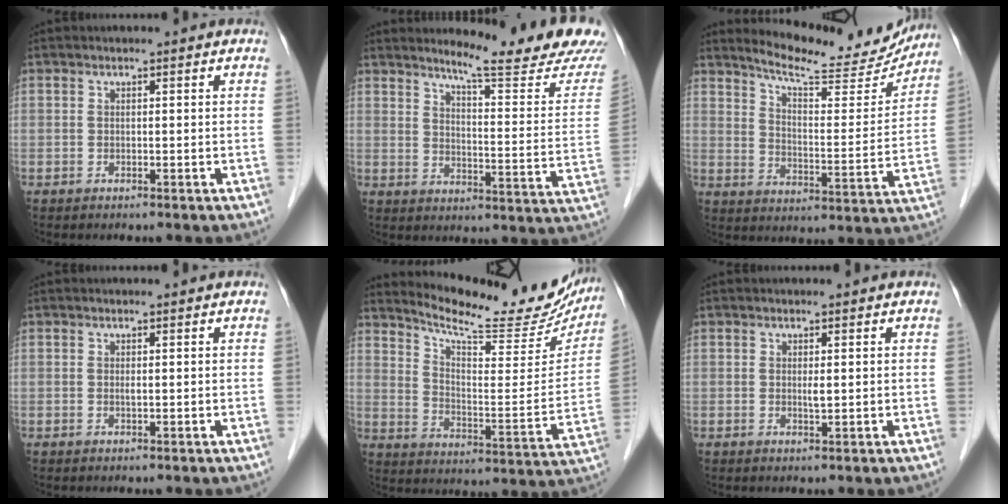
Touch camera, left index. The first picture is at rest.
{"total": 17.5, "force": [15.9, -0.3, 7.3], "torque": [-0.101, -0.101, 0.192]}
{"total": 16.4, "force": [15.5, 2.2, 4.9], "torque": [-0.073, -0.049, 0.203]}
{"total": 0.5, "force": [-0.3, 0.0, 0.4], "torque": [-0.010, -0.007, -0.007]}
{"total": 20.4, "force": [18.5, 3.9, 7.5], "torque": [-0.111, -0.049, 0.246]}
{"total": 0.8, "force": [-0.2, 0.0, 0.8], "torque": [-0.019, -0.009, -0.004]}